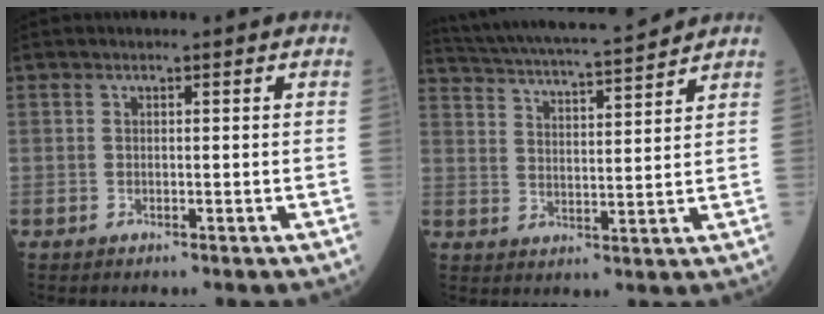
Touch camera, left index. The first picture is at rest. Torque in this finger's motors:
{"motor_torque": [0.56, -1.25, -0.06, 0.01]}